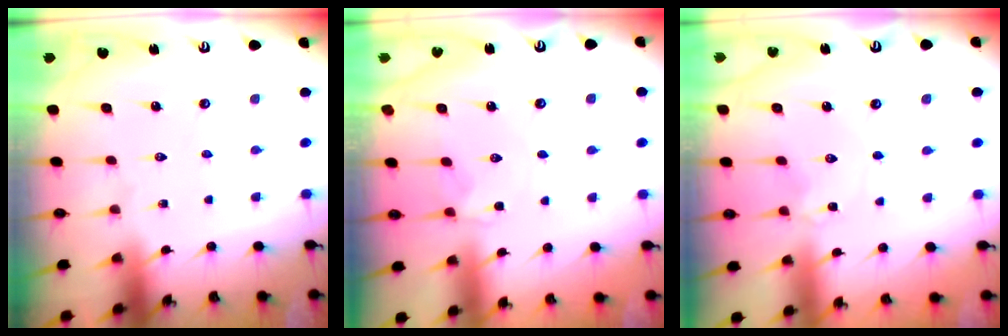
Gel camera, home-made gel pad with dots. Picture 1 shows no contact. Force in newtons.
{"total": 1.9, "press": 1.8, "slide": 0.6}
{"total": 1.0, "press": 1.0, "slide": 0.2}